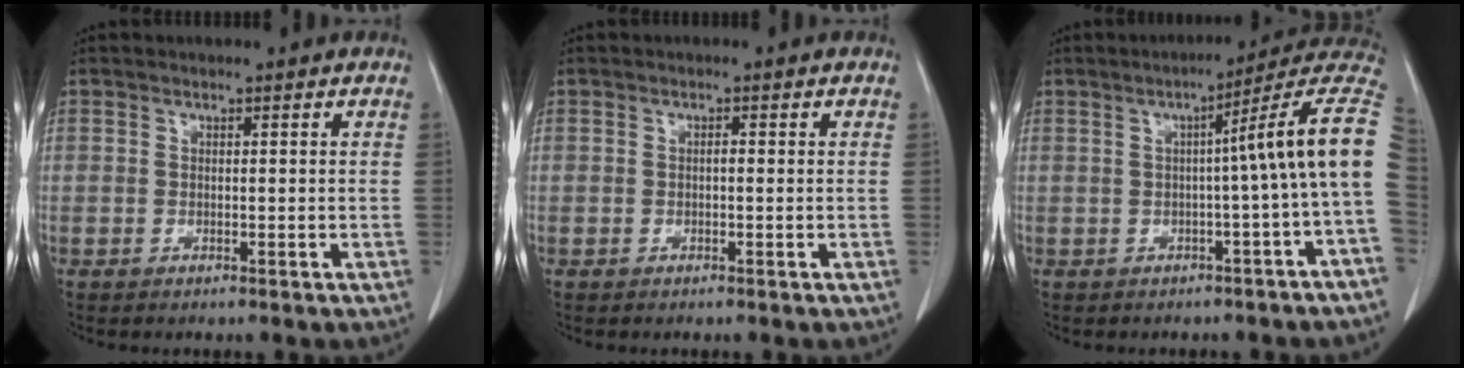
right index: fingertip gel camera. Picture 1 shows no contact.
{"total": 0.6, "force": [-0.1, 0.2, 0.5], "torque": [-0.011, 0.001, -0.002]}
{"total": 11.1, "force": [0.1, -1.7, 10.9], "torque": [-0.125, 0.029, -0.008]}